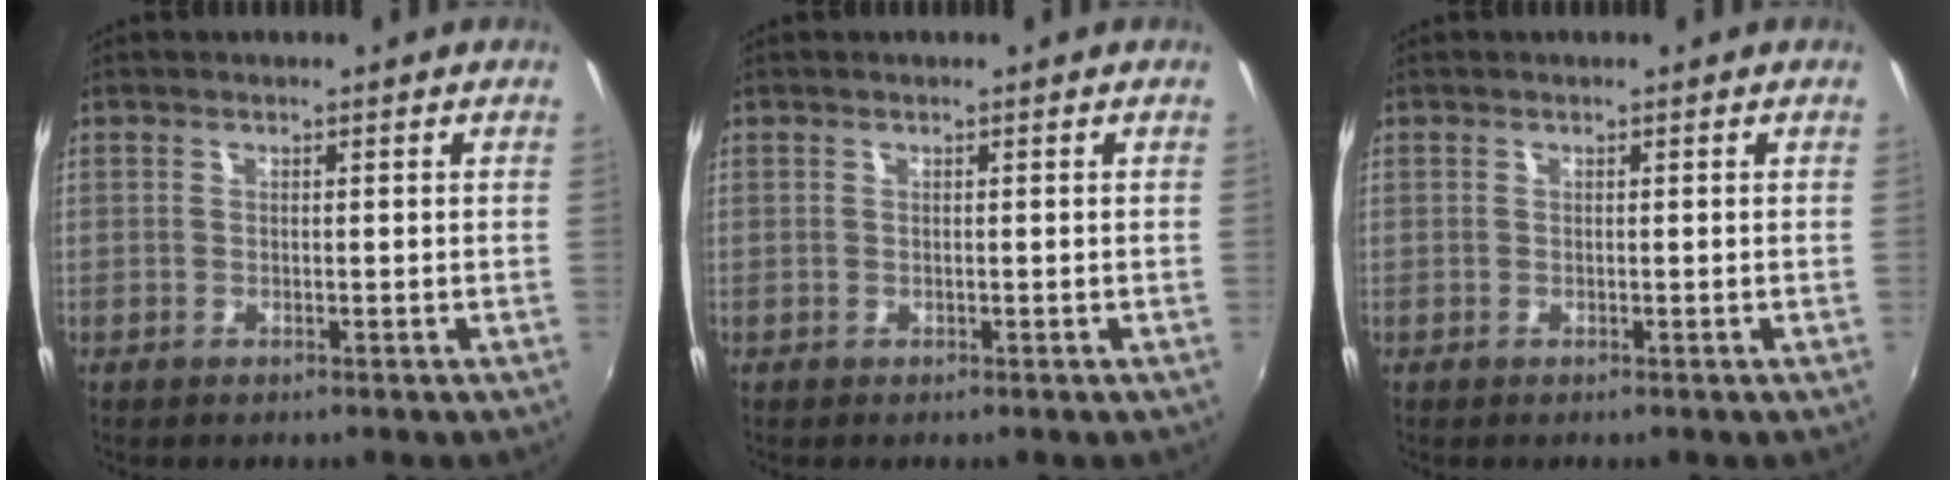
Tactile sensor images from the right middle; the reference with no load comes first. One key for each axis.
{"total": 0.0}
{"total": 0.0}